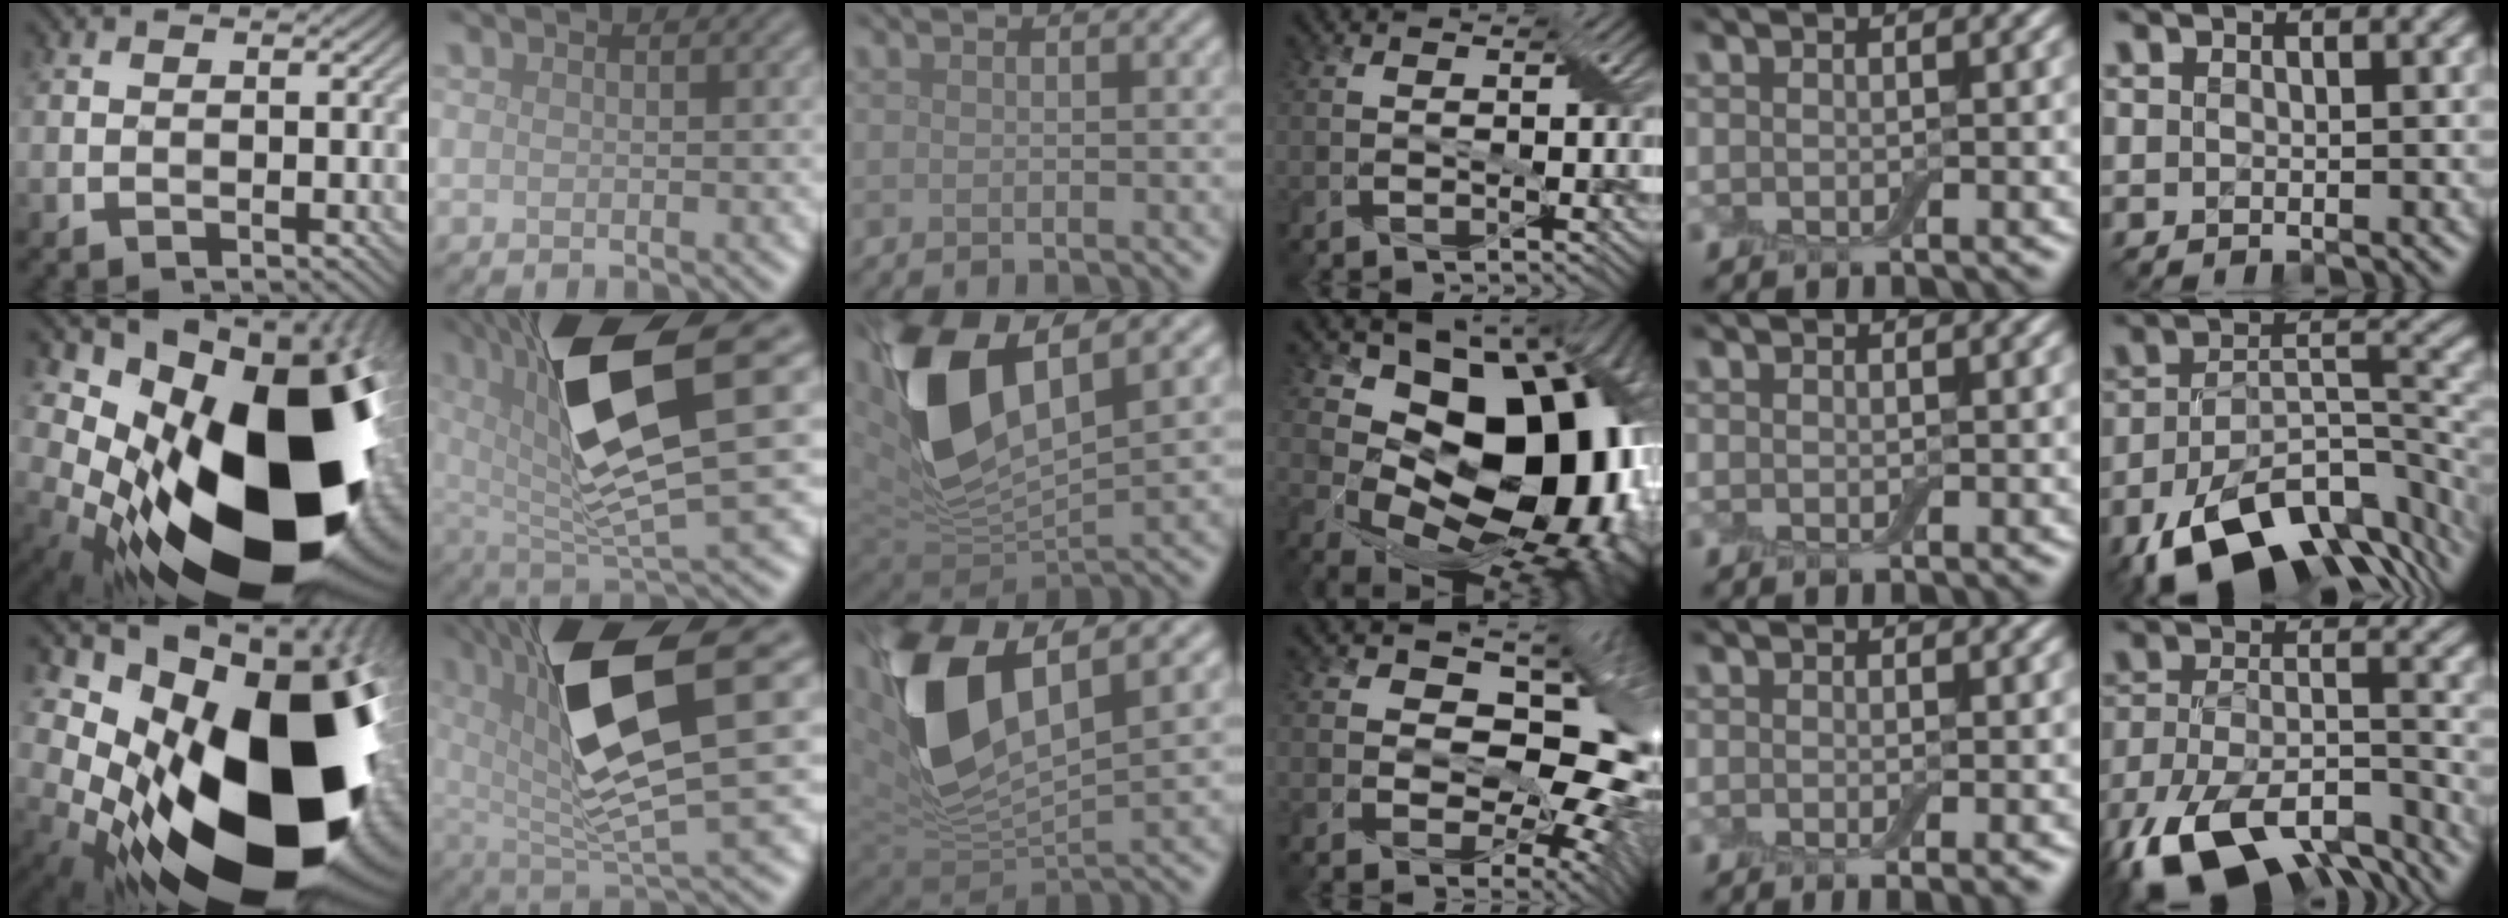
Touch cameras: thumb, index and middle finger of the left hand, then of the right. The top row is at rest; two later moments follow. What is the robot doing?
{"motion": "wrap", "object": "cling film"}